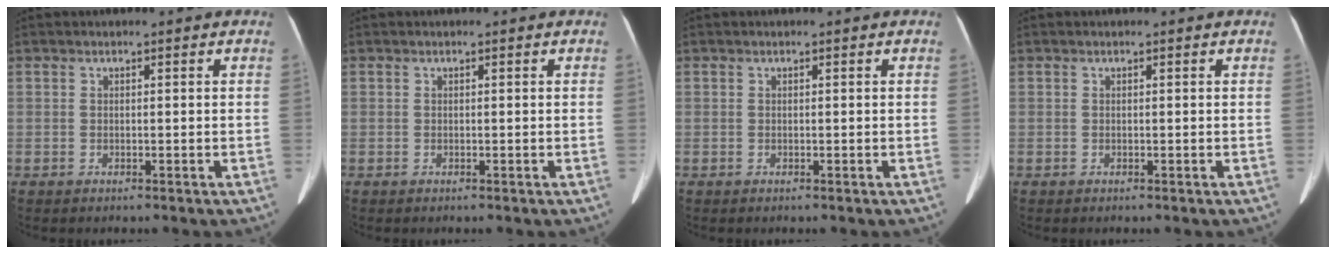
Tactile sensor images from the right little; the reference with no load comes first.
{"total": 0.0}
{"total": 0.0}
{"total": 0.0}